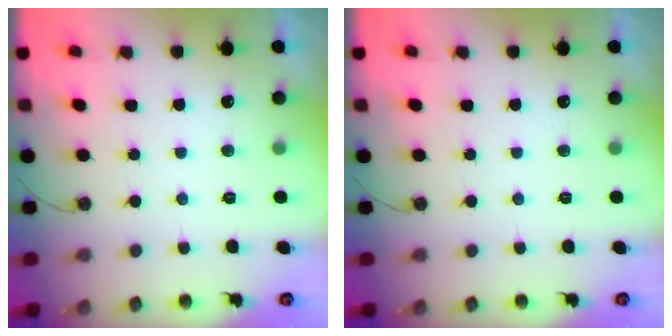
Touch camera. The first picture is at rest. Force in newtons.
{"total": 0.0}